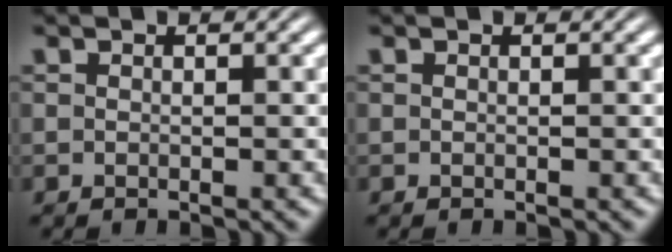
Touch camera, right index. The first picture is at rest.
{"total": 0.0}